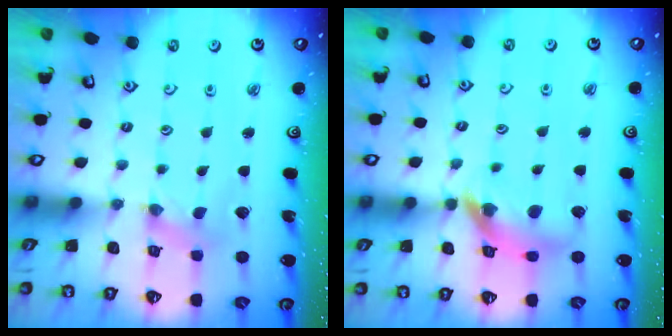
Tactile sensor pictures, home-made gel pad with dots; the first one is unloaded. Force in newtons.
{"total": 13.3, "press": 13.2, "slide": 1.7}